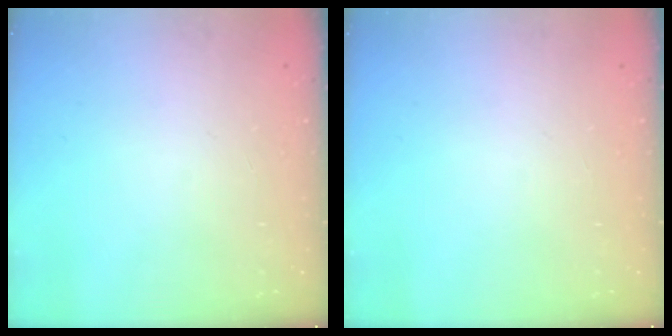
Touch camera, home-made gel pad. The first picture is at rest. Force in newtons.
{"total": 0.0}